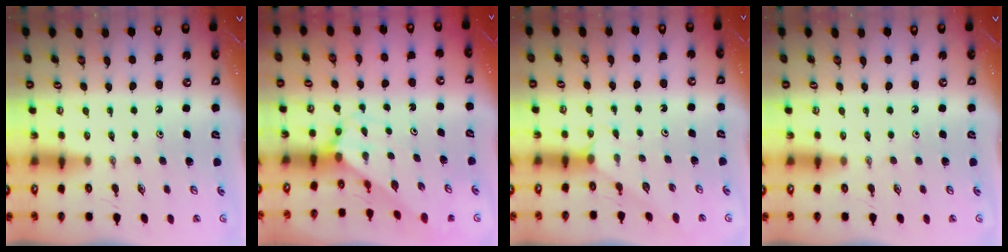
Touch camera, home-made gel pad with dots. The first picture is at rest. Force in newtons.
{"total": 2.4, "press": 2.4, "slide": 0.2}
{"total": 3.1, "press": 3.1, "slide": 0.3}
{"total": 0.0}